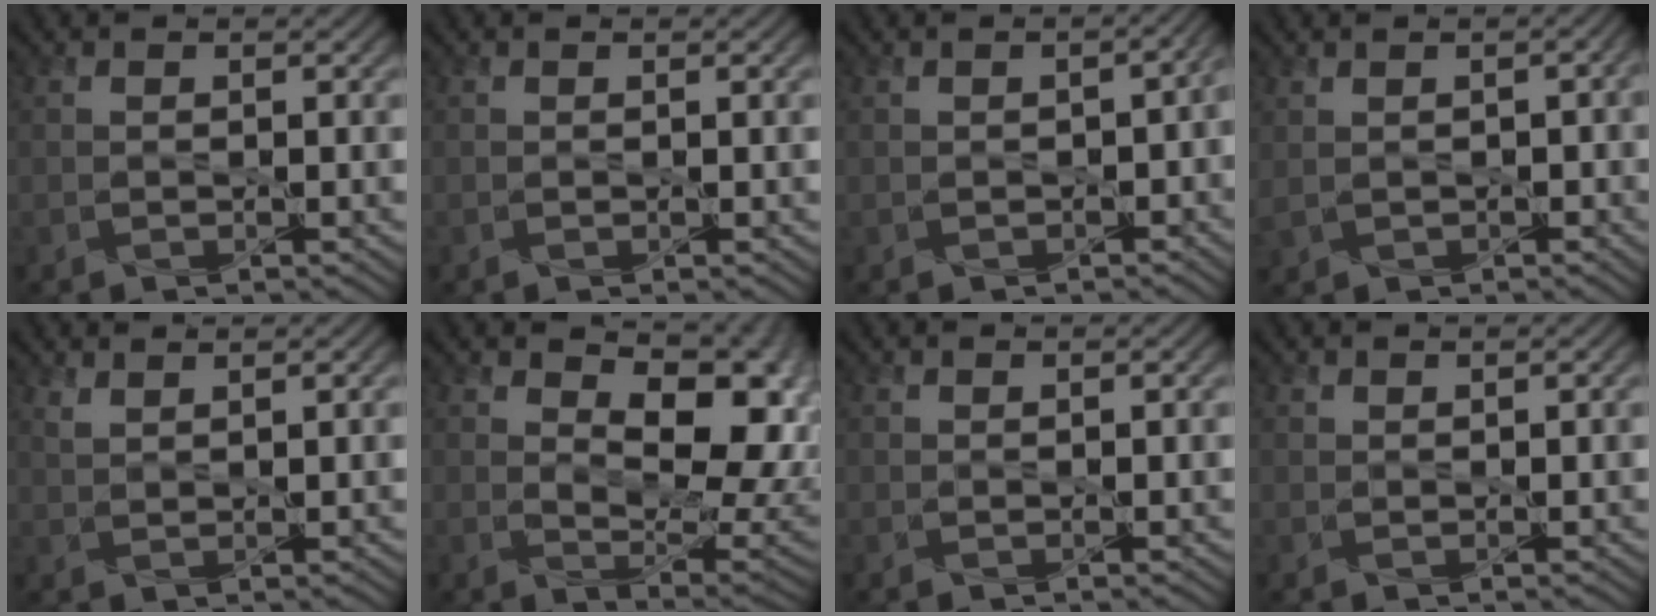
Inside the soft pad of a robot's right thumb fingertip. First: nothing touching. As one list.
[{"total": 0.0}, {"total": 2.3, "force": [-1.1, 1.4, 1.4], "torque": [-0.021, -0.012, -0.013]}, {"total": 2.7, "force": [0.1, 2.0, 1.8], "torque": [-0.046, -0.009, 0.009]}, {"total": 2.1, "force": [1.8, 0.6, 1.1], "torque": [-0.028, -0.003, 0.044]}, {"total": 13.1, "force": [4.3, 7.1, 10.1], "torque": [-0.146, -0.006, 0.072]}, {"total": 0.6, "force": [0.6, 0.1, 0.1], "torque": [-0.004, -0.002, 0.015]}, {"total": 0.9, "force": [0.8, 0.3, 0.2], "torque": [-0.007, -0.001, 0.020]}]